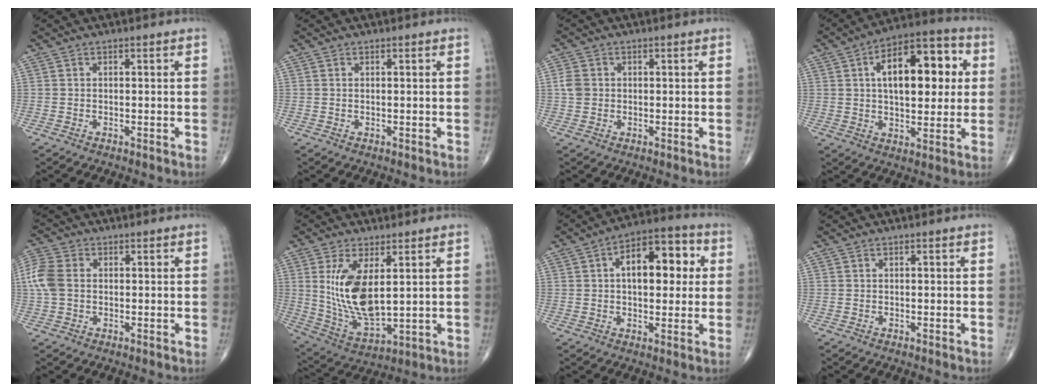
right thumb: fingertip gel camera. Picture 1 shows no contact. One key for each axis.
{"total": 0.0}
{"total": 2.8, "fx": 0.2, "fy": 2.4, "fz": 1.4, "tx": -0.026, "ty": 0.006, "tz": 0.002}
{"total": 18.0, "fx": 3.9, "fy": 9.0, "fz": 15.1, "tx": -0.191, "ty": 0.017, "tz": 0.053}
{"total": 6.7, "fx": 0.3, "fy": 4.8, "fz": 4.6, "tx": -0.125, "ty": 0.015, "tz": 0.002}
{"total": 13.7, "fx": 2.9, "fy": 6.2, "fz": 11.9, "tx": -0.227, "ty": -0.025, "tz": 0.076}
{"total": 13.7, "fx": 2.7, "fy": 7.3, "fz": 11.3, "tx": -0.131, "ty": 0.022, "tz": 0.035}
{"total": 0.0}